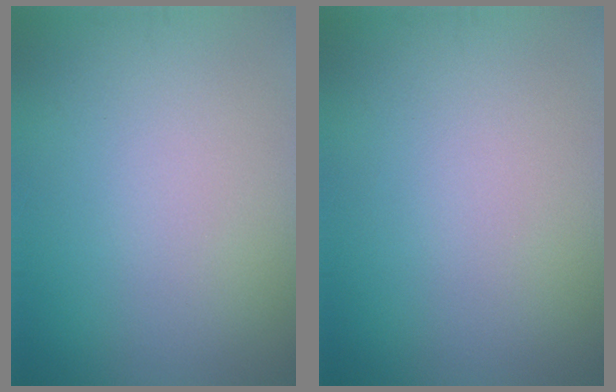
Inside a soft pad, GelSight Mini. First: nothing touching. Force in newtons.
{"total": 0.0}